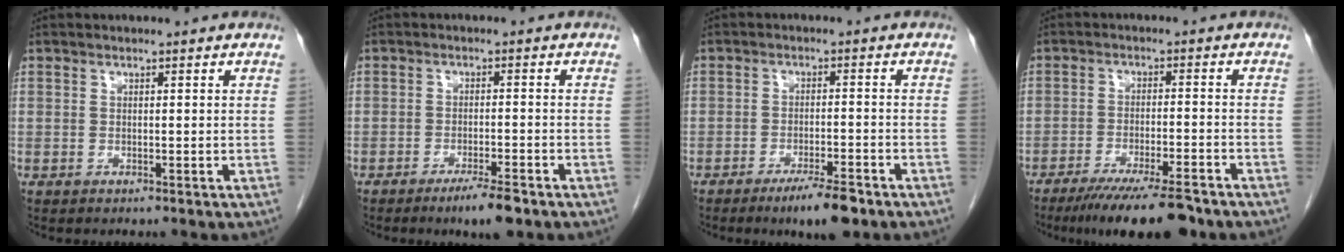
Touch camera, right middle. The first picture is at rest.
{"total": 4.5, "force": [-3.2, 0.6, 3.2], "torque": [-0.053, -0.005, -0.050]}
{"total": 5.9, "force": [-4.1, 1.0, 4.2], "torque": [-0.069, -0.007, -0.062]}
{"total": 12.0, "force": [-9.5, 1.4, 7.2], "torque": [-0.108, -0.025, -0.150]}